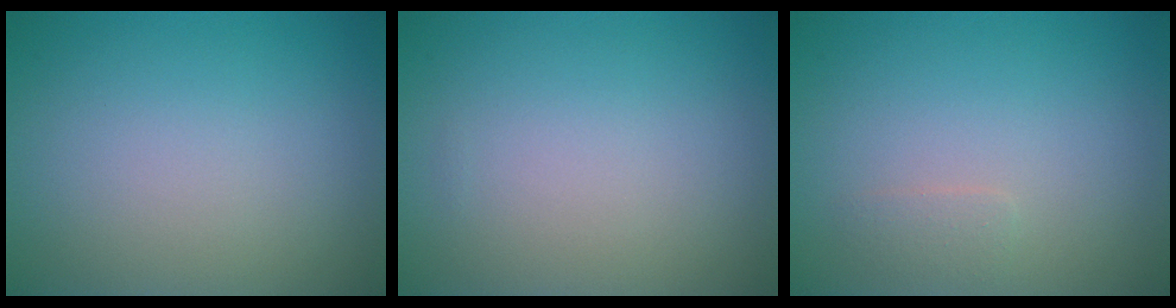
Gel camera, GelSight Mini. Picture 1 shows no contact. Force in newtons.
{"total": 0.0}
{"total": 0.8, "press": 0.8, "slide": 0.0}